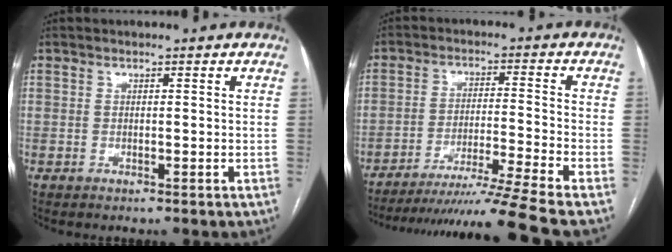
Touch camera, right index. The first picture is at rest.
{"total": 15.7, "force": [-13.5, -4.5, 6.7], "torque": [-0.103, -0.026, -0.218]}